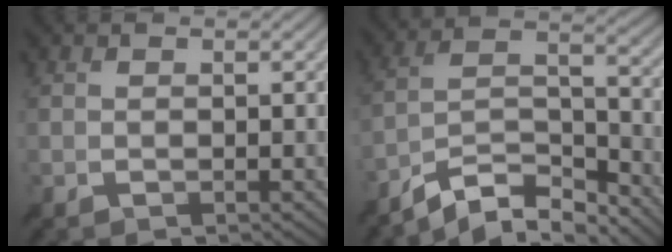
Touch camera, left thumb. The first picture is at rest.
{"total": 9.8, "force": [-8.2, 2.4, 4.7], "torque": [-0.086, 0.008, -0.159]}